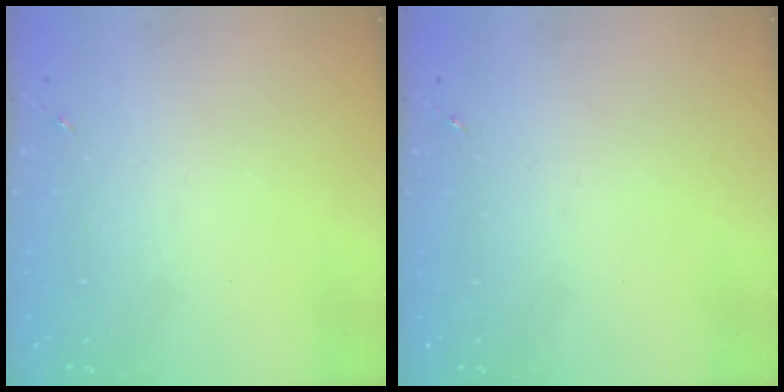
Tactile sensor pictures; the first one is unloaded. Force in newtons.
{"total": 0.0}